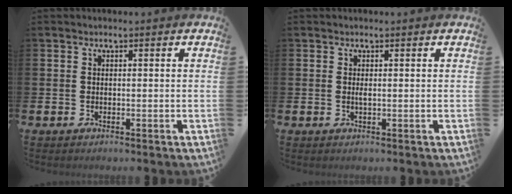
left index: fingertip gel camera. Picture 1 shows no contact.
{"total": 0.6, "force": [0.1, 0.1, 0.6], "torque": [-0.011, -0.001, 0.002]}